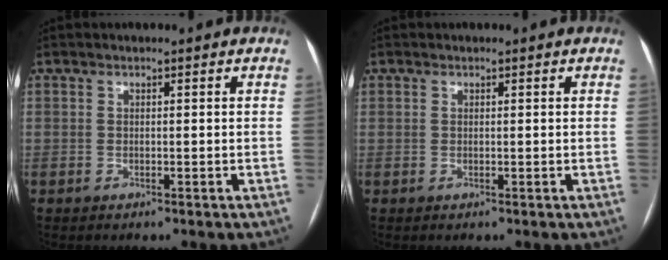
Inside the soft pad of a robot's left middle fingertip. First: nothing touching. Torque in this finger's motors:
{"motor_torque": [0.71, 0.00, 1.06, 0.19]}